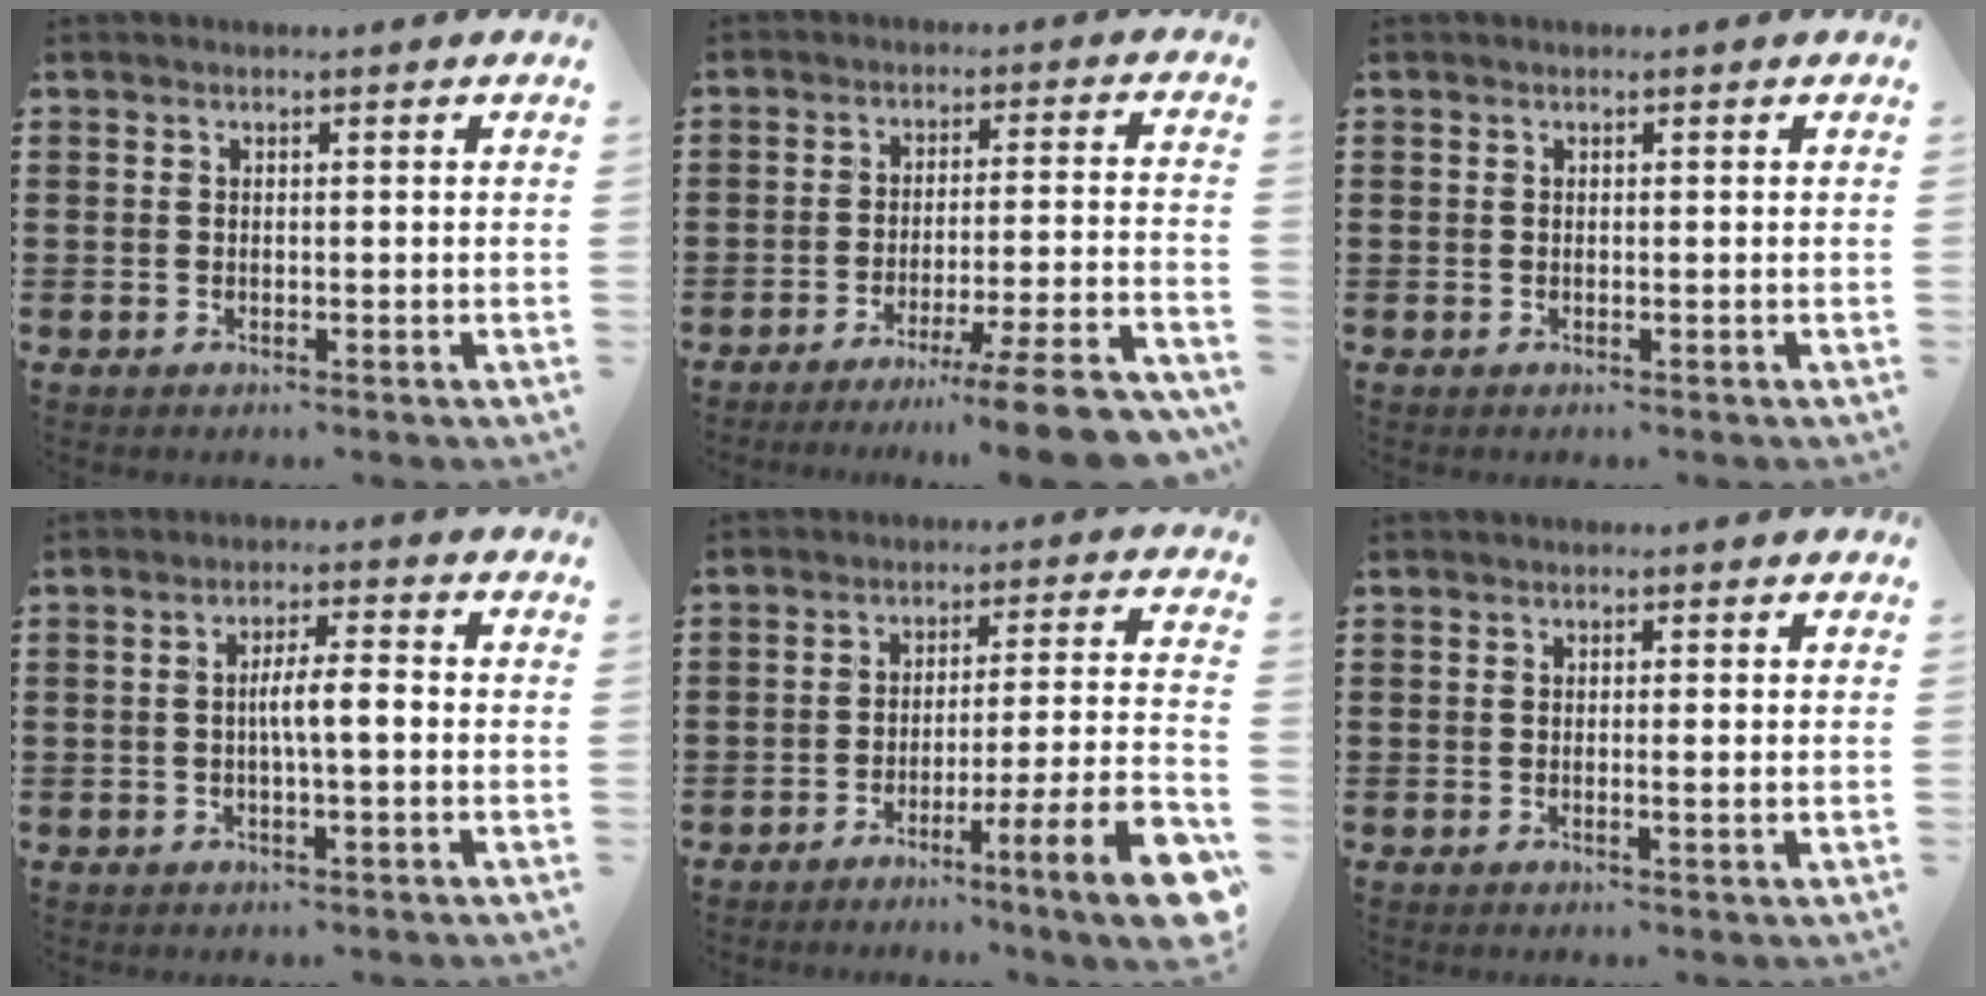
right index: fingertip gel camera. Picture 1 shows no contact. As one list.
[{"total": 9.2, "force": [-7.4, -0.7, 5.5], "torque": [-0.077, 0.000, -0.139]}, {"total": 0.0}, {"total": 4.0, "force": [-0.5, 0.5, 4.0], "torque": [-0.070, 0.002, -0.012]}, {"total": 9.7, "force": [-6.2, 0.2, 7.4], "torque": [-0.115, 0.000, -0.118]}, {"total": 0.9, "force": [-0.1, -0.1, 0.9], "torque": [-0.015, -0.005, -0.002]}]